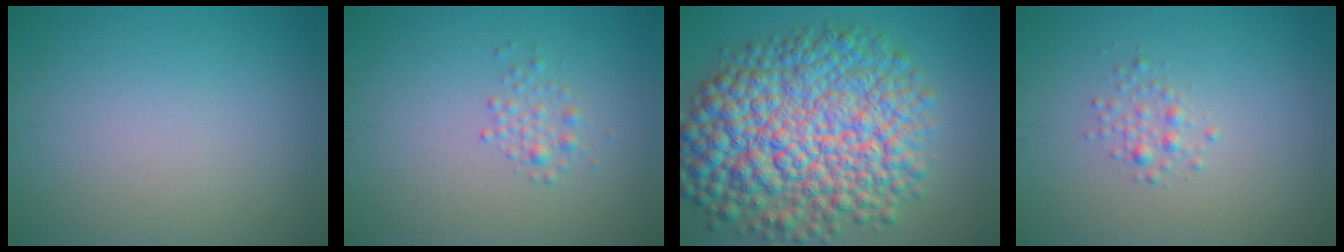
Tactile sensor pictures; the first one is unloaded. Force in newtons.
{"total": 1.4, "press": 1.4, "slide": 0.1}
{"total": 13.4, "press": 13.4, "slide": 0.2}
{"total": 1.3, "press": 1.3, "slide": 0.0}